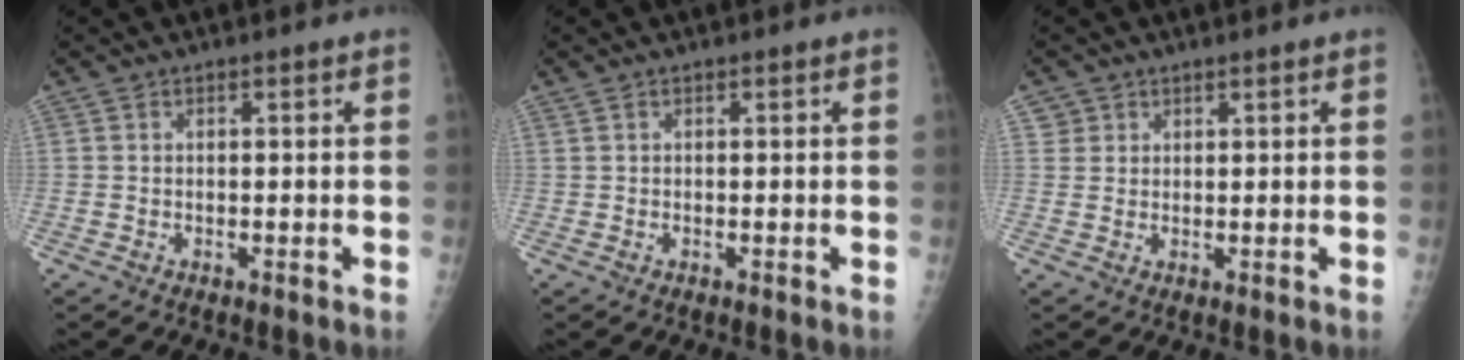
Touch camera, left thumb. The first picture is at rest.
{"total": 0.0}
{"total": 1.7, "force": [1.1, 1.2, -0.4], "torque": [0.027, -0.003, 0.013]}